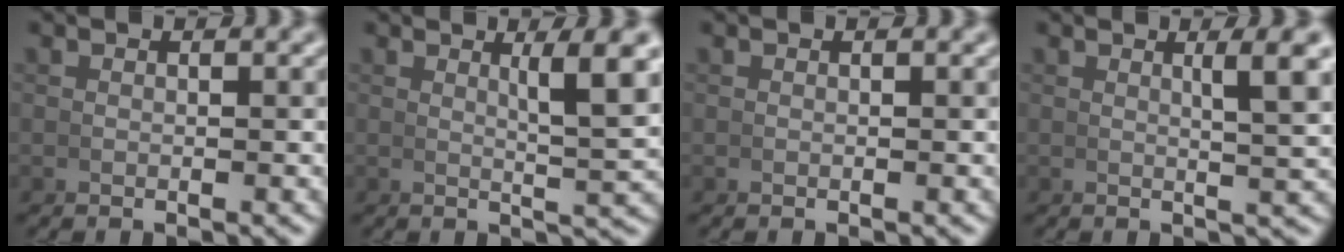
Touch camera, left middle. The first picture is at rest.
{"total": 4.7, "force": [2.0, 0.6, 4.2], "torque": [-0.050, 0.001, 0.031]}
{"total": 0.0}
{"total": 3.5, "force": [1.5, 0.2, 3.1], "torque": [-0.035, 0.003, 0.024]}